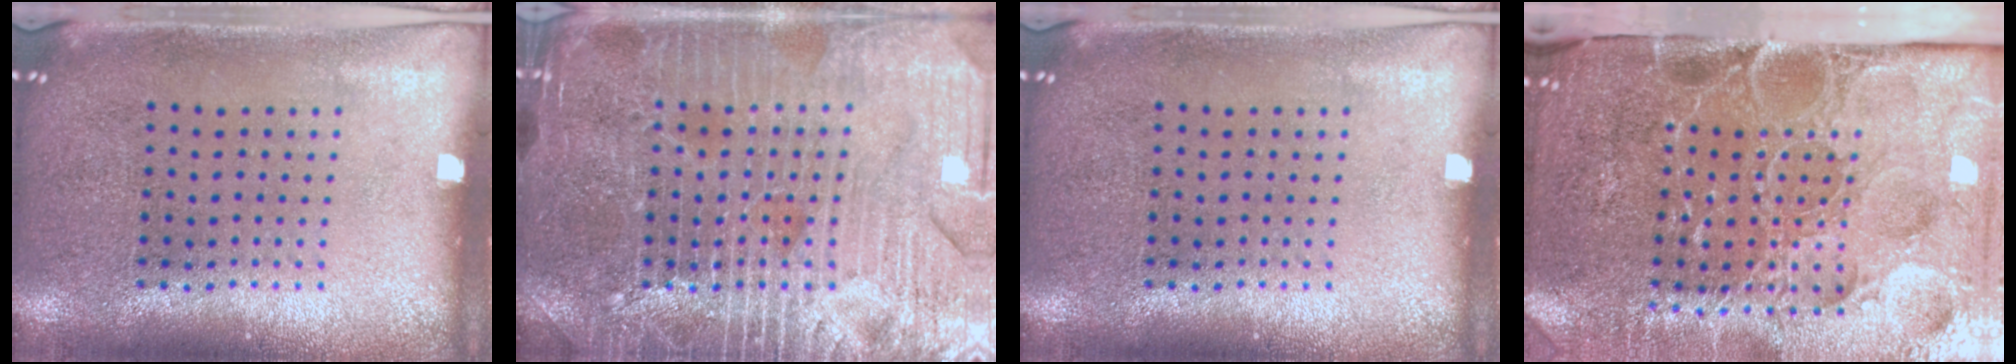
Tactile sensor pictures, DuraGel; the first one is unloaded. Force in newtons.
{"total": 4.6, "press": 4.6, "slide": 0.6}
{"total": 0.0}
{"total": 5.2, "press": 4.2, "slide": 3.0}